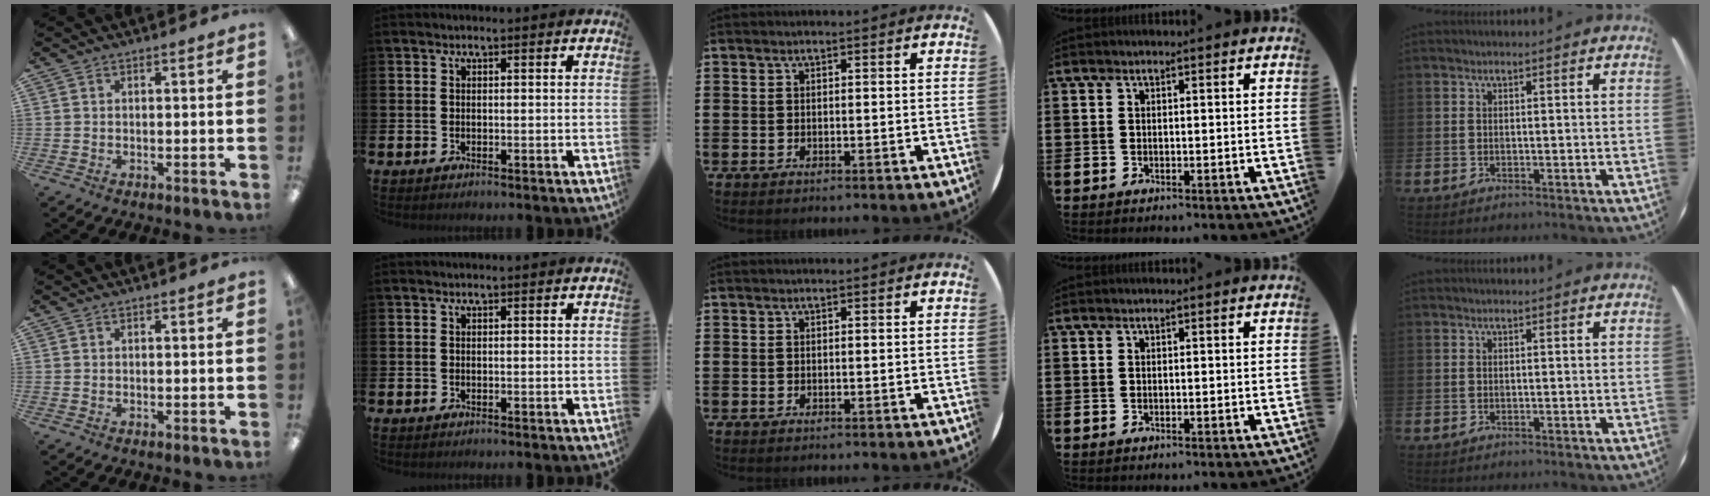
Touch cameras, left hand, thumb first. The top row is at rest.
{}